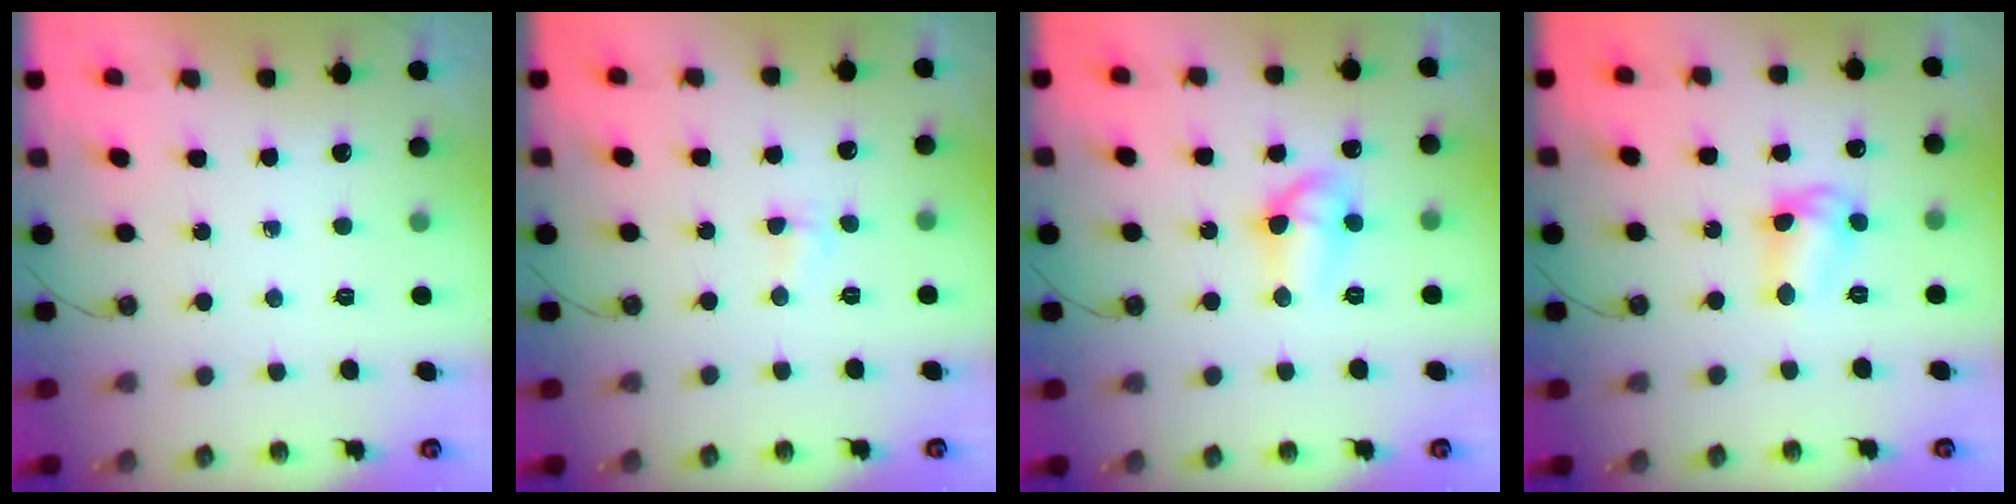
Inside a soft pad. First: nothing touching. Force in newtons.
{"total": 2.8, "press": 2.8, "slide": 0.6}
{"total": 9.4, "press": 9.3, "slide": 1.0}
{"total": 9.2, "press": 9.1, "slide": 0.8}